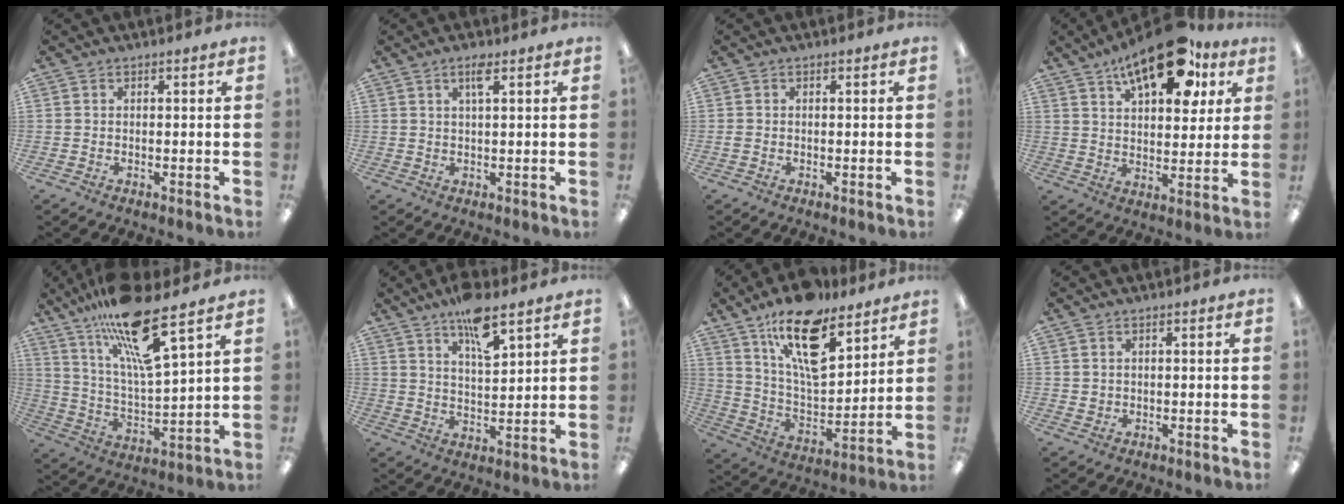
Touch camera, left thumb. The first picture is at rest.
{"total": 3.2, "force": [1.8, 0.7, 2.6], "torque": [-0.042, -0.001, 0.027]}
{"total": 0.6, "force": [-0.3, 0.5, 0.3], "torque": [-0.005, 0.000, -0.007]}
{"total": 19.0, "force": [11.3, 8.4, 12.7], "torque": [-0.184, -0.045, 0.183]}
{"total": 18.0, "force": [12.9, 3.0, 12.2], "torque": [-0.223, -0.068, 0.211]}
{"total": 8.6, "force": [5.9, 3.7, 5.0], "torque": [-0.066, -0.034, 0.099]}
{"total": 18.4, "force": [12.3, 7.4, 11.5], "torque": [-0.201, -0.067, 0.213]}
{"total": 0.8, "force": [0.2, 0.8, 0.0], "torque": [0.000, 0.003, 0.004]}